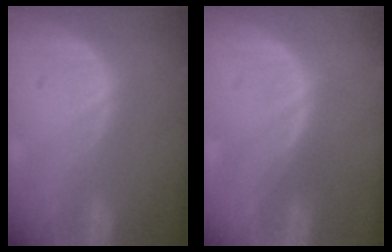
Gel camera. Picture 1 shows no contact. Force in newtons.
{"total": 0.0}